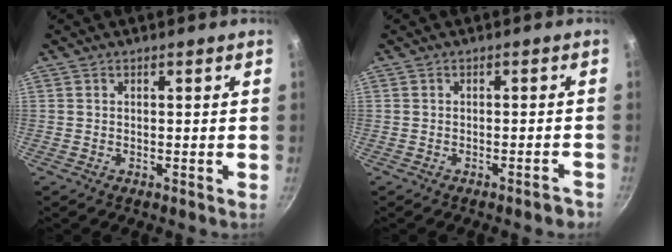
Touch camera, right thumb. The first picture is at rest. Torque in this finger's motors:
{"motor_torque": [2.59, 2.42, -0.20, -0.01, 0.03]}